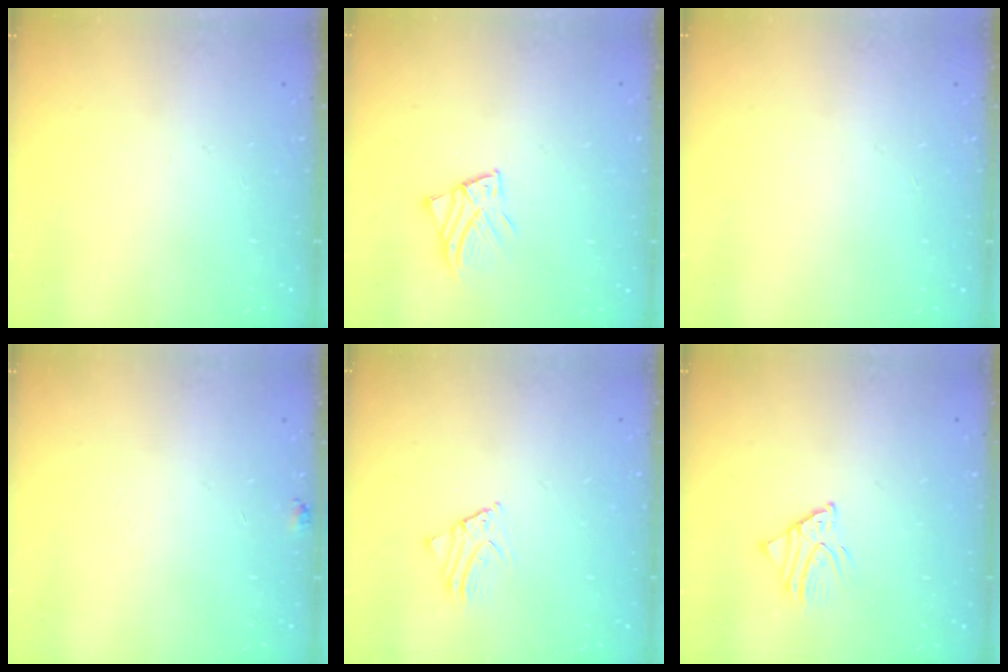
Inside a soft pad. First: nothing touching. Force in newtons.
{"total": 3.2, "press": 3.2, "slide": 0.2}
{"total": 2.8, "press": 2.8, "slide": 0.3}
{"total": 4.9, "press": 4.9, "slide": 0.4}
{"total": 2.2, "press": 2.2, "slide": 0.0}
{"total": 3.2, "press": 3.2, "slide": 0.3}